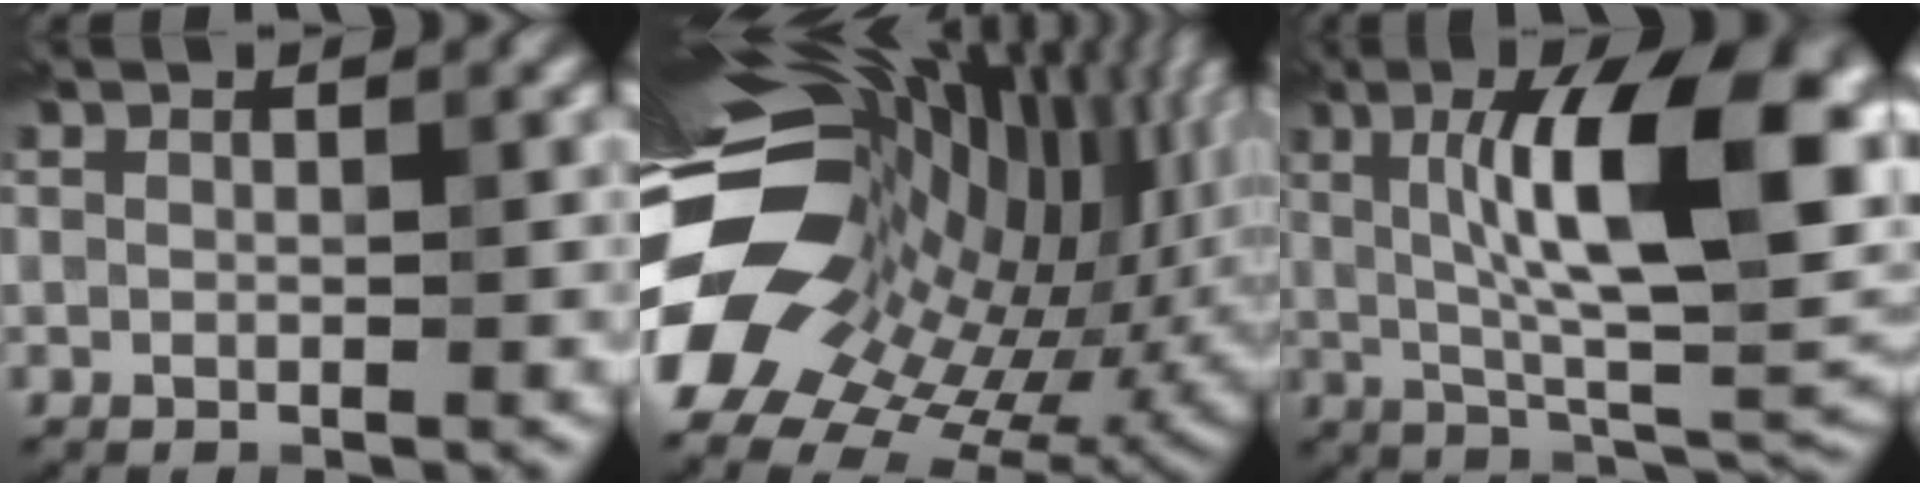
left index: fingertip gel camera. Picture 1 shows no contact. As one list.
[{"total": 18.5, "force": [-0.1, 11.8, 14.2], "torque": [-0.257, -0.027, 0.019]}, {"total": 13.8, "force": [3.0, 3.5, 13.0], "torque": [-0.184, 0.014, 0.039]}]